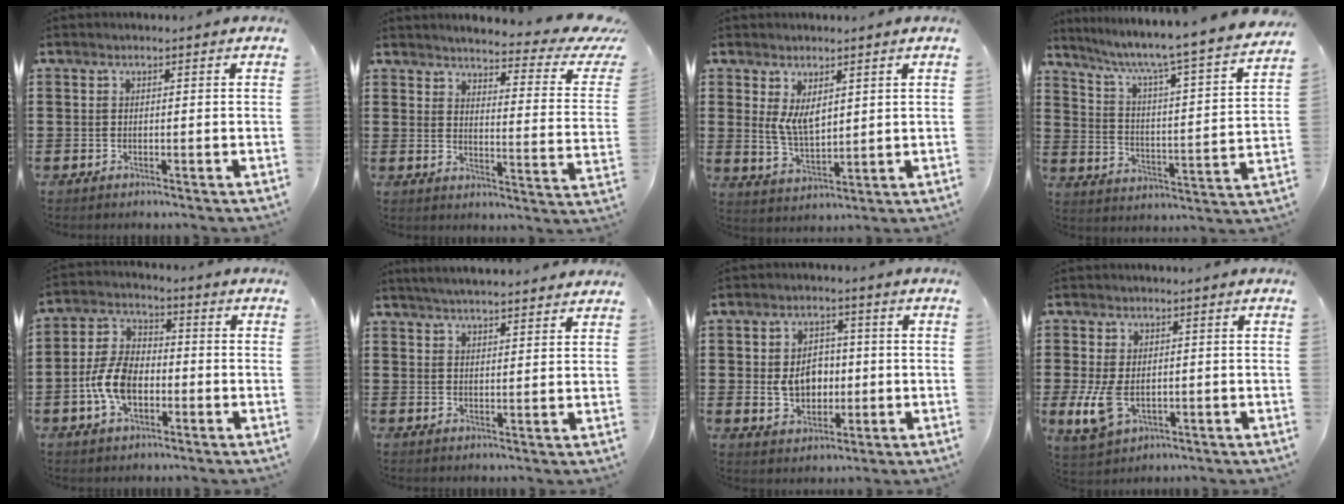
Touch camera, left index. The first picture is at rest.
{"total": 3.9, "force": [3.2, 0.1, 2.3], "torque": [-0.046, -0.035, 0.043]}
{"total": 5.3, "force": [2.3, 2.5, 4.0], "torque": [-0.091, 0.000, 0.040]}
{"total": 5.1, "force": [4.2, -0.8, 2.7], "torque": [-0.075, -0.053, 0.057]}
{"total": 8.2, "force": [-2.4, 5.0, 6.0], "torque": [-0.145, 0.006, -0.052]}
{"total": 3.7, "force": [3.6, -0.2, 0.8], "torque": [-0.026, -0.010, 0.066]}
{"total": 6.1, "force": [-0.1, 4.4, 4.2], "torque": [-0.079, 0.004, -0.009]}
{"total": 5.8, "force": [-1.0, 3.4, 4.5], "torque": [-0.106, -0.003, -0.018]}